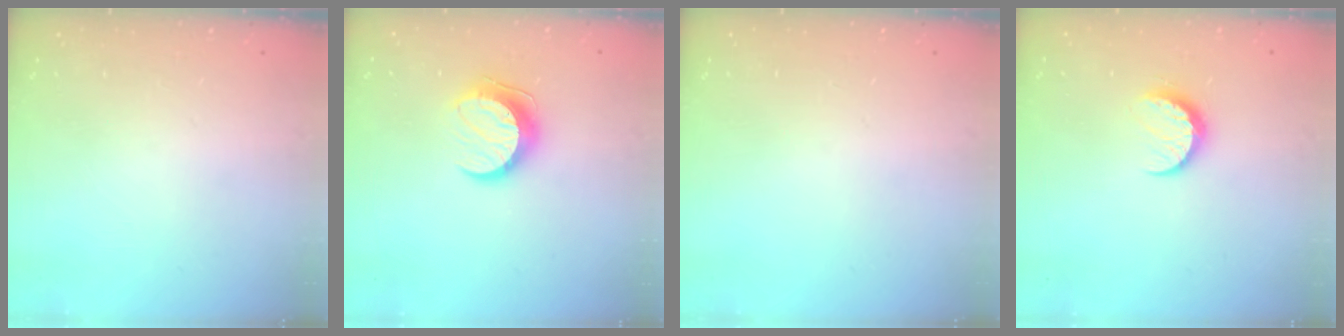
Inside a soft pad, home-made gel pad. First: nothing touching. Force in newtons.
{"total": 9.8, "press": 9.8, "slide": 0.6}
{"total": 0.0}
{"total": 7.1, "press": 7.1, "slide": 0.7}